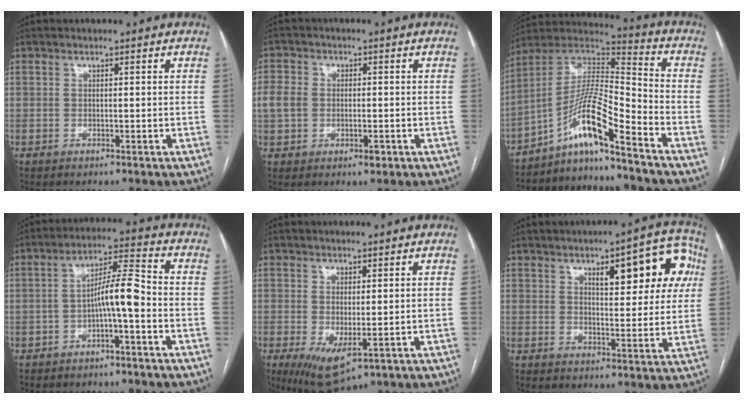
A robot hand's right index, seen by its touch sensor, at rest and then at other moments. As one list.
[{"total": 5.4, "force": [-0.9, 4.1, 3.4], "torque": [-0.073, 0.011, -0.012]}, {"total": 12.1, "force": [-8.1, 0.3, 8.9], "torque": [-0.173, 0.020, -0.150]}, {"total": 6.8, "force": [-1.9, 0.7, 6.5], "torque": [-0.111, 0.023, -0.033]}, {"total": 6.6, "force": [-1.8, 2.6, 5.8], "torque": [-0.104, -0.022, -0.014]}, {"total": 13.2, "force": [5.5, 4.2, 11.3], "torque": [-0.129, 0.025, 0.069]}]